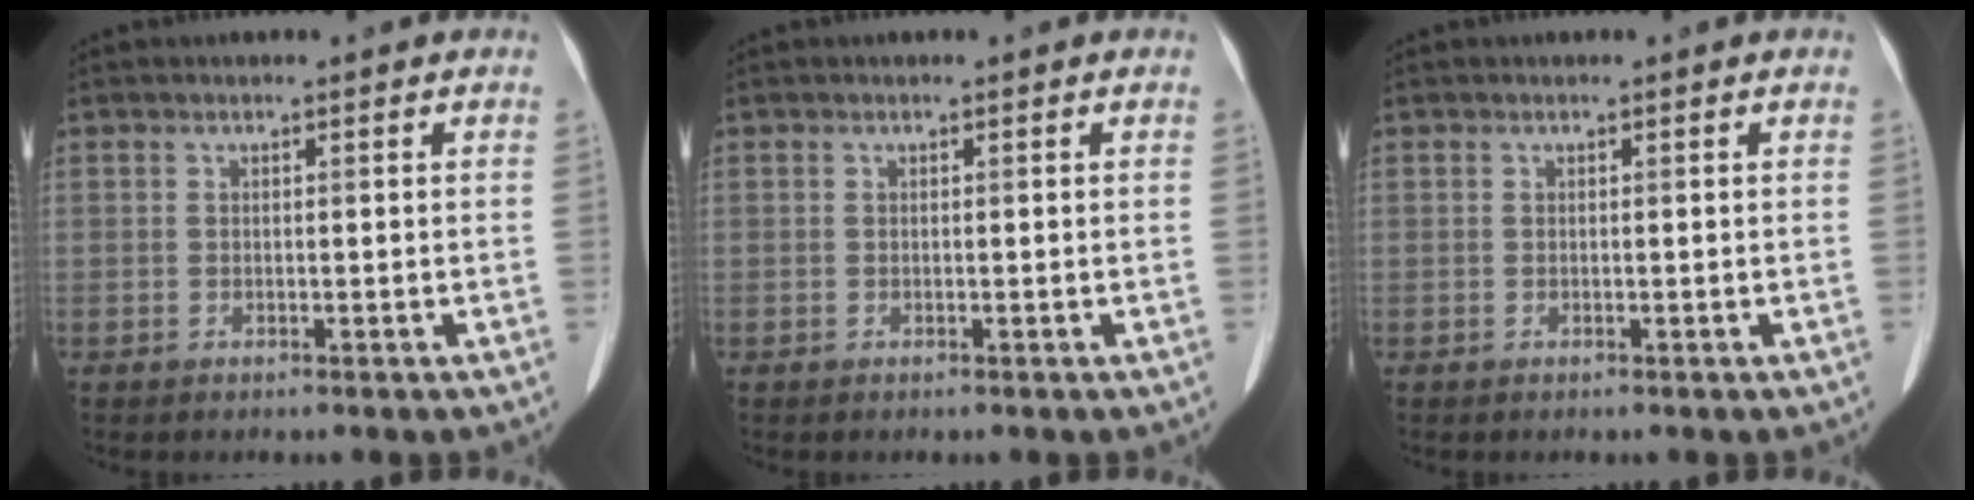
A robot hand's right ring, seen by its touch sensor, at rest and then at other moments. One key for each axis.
{"total": 0.0}
{"total": 0.0}